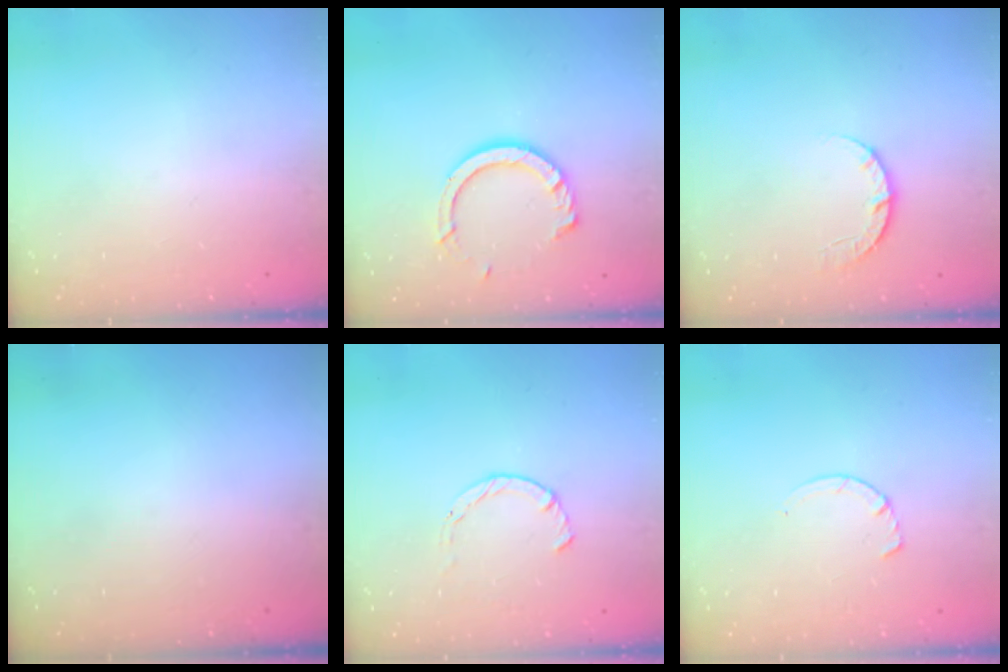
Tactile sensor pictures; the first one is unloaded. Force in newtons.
{"total": 10.0, "press": 10.0, "slide": 0.9}
{"total": 4.6, "press": 4.5, "slide": 0.7}
{"total": 0.0}
{"total": 3.7, "press": 3.6, "slide": 0.5}
{"total": 2.9, "press": 2.9, "slide": 0.4}